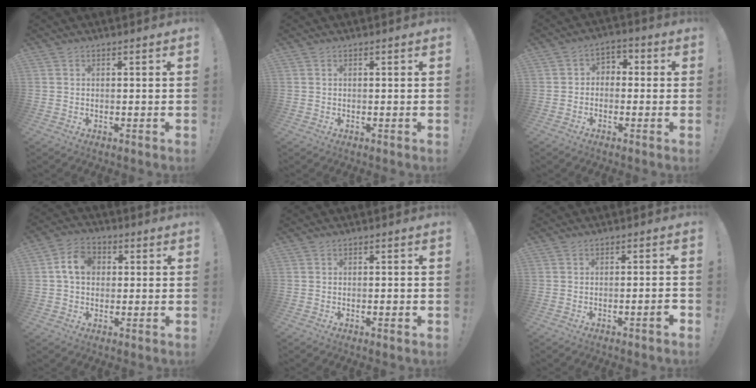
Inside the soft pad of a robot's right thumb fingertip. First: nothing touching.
{"total": 0.0}
{"total": 4.2, "force": [-2.2, 3.2, 1.5], "torque": [-0.021, 0.024, -0.040]}
{"total": 8.5, "force": [1.5, 6.4, 5.3], "torque": [-0.083, 0.014, 0.031]}
{"total": 0.9, "force": [-0.3, 0.3, 0.8], "torque": [-0.010, 0.002, -0.004]}
{"total": 3.7, "force": [-1.3, 0.1, 3.5], "torque": [-0.052, -0.001, -0.020]}